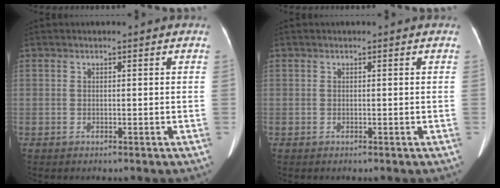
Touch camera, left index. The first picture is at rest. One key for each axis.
{"total": 0.0}